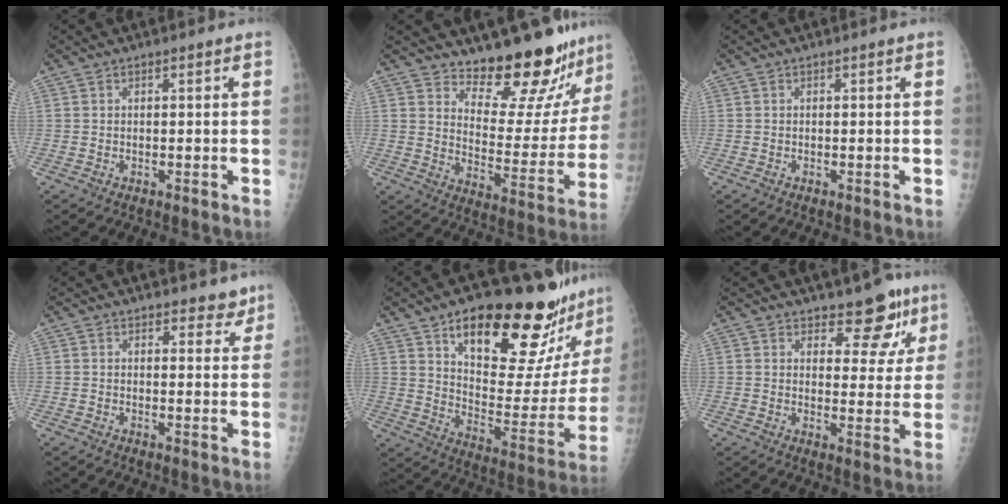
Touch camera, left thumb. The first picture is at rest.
{"total": 18.0, "force": [16.2, 4.8, 6.1], "torque": [-0.030, -0.153, 0.218]}
{"total": 0.0}
{"total": 3.8, "force": [3.2, 1.8, 1.2], "torque": [0.015, -0.019, 0.038]}
{"total": 27.8, "force": [19.8, 9.1, 17.3], "torque": [-0.207, -0.097, 0.285]}
{"total": 8.7, "force": [6.2, 4.3, 4.4], "torque": [-0.016, -0.038, 0.079]}